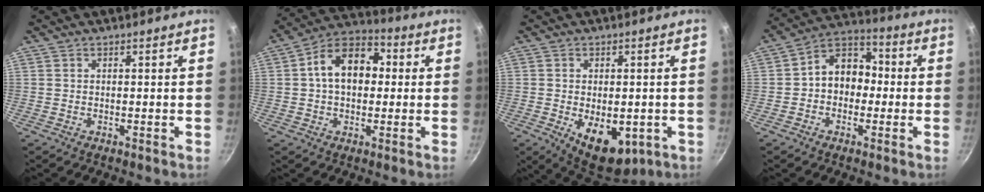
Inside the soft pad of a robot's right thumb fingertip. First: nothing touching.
{"total": 13.1, "force": [1.5, 9.0, 9.4], "torque": [-0.112, 0.031, 0.003]}
{"total": 11.1, "force": [-2.9, 6.4, 8.6], "torque": [-0.090, -0.009, -0.024]}
{"total": 10.0, "force": [-0.6, 7.8, 6.1], "torque": [-0.044, 0.037, -0.031]}